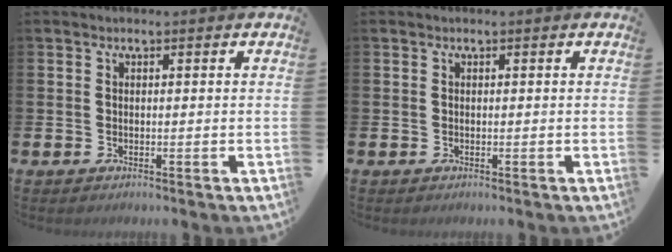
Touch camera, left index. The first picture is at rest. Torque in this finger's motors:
{"motor_torque": [0.00, 0.00, 0.00, 0.01]}